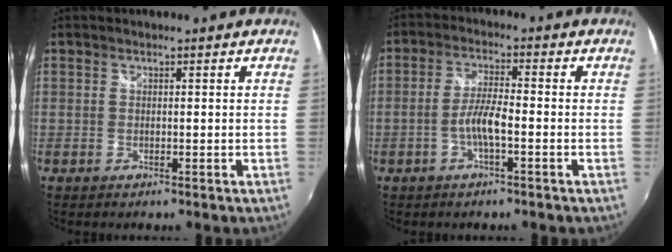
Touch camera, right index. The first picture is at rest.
{"total": 4.8, "force": [-1.8, 0.6, 4.4], "torque": [-0.091, 0.006, -0.036]}